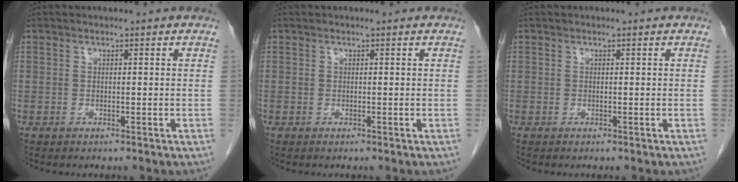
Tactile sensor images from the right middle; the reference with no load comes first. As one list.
[{"total": 0.0}, {"total": 0.0}]